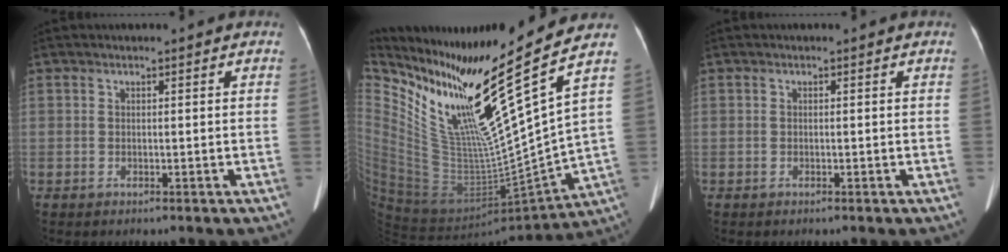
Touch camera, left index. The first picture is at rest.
{"total": 19.1, "force": [12.0, -0.1, 14.8], "torque": [-0.230, -0.039, 0.224]}
{"total": 0.0}